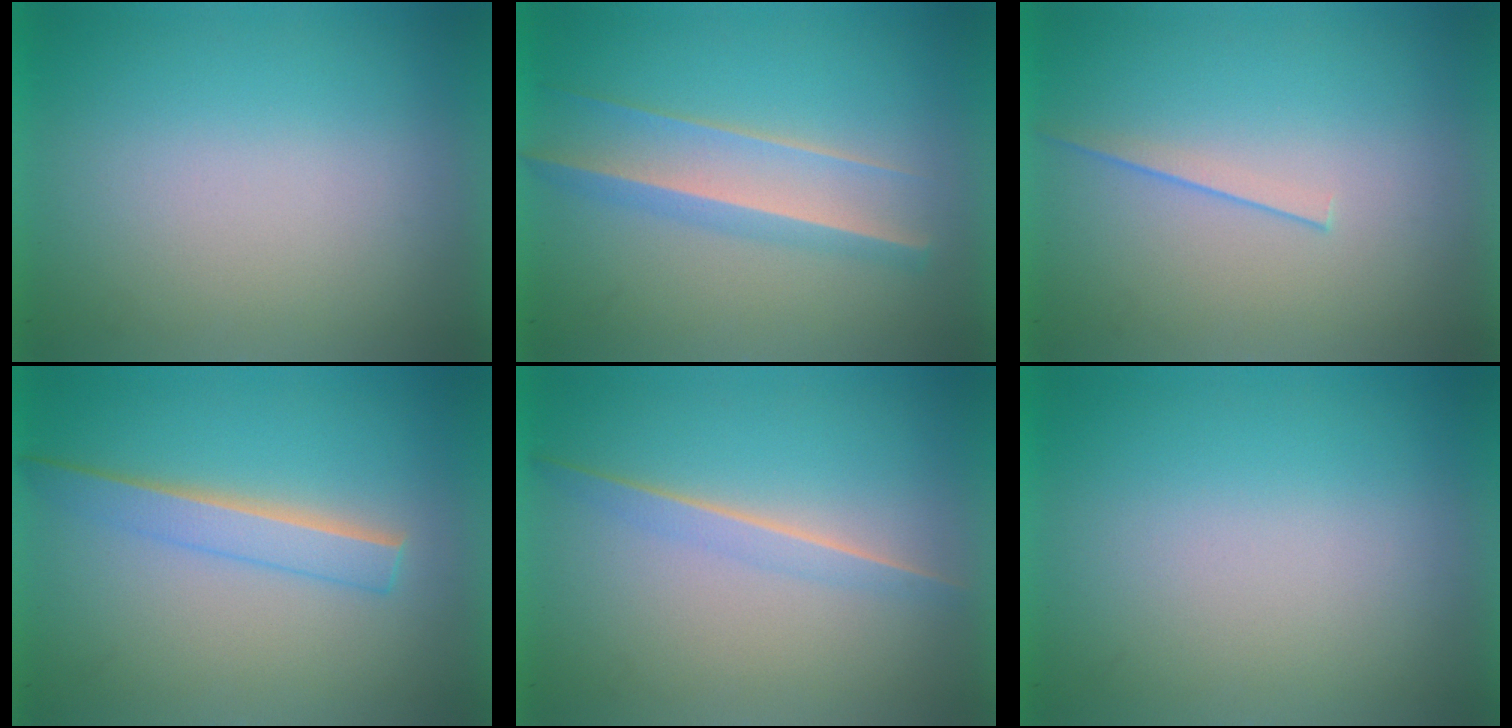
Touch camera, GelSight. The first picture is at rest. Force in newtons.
{"total": 9.1}
{"total": 1.1}
{"total": 2.2}
{"total": 1.3}
{"total": 0.0}